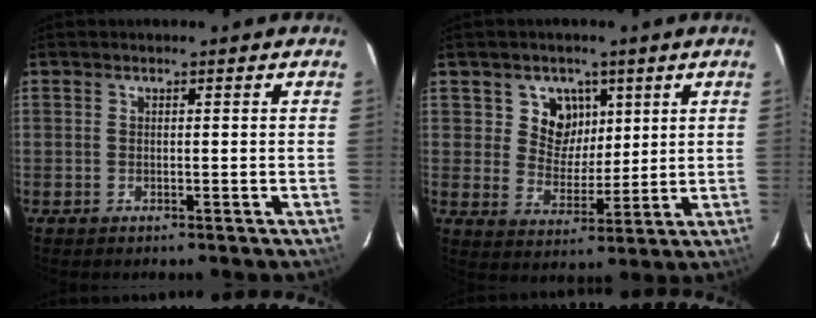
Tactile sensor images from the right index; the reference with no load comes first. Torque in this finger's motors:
{"motor_torque": [0.08, 0.15, 0.01, 0.01]}